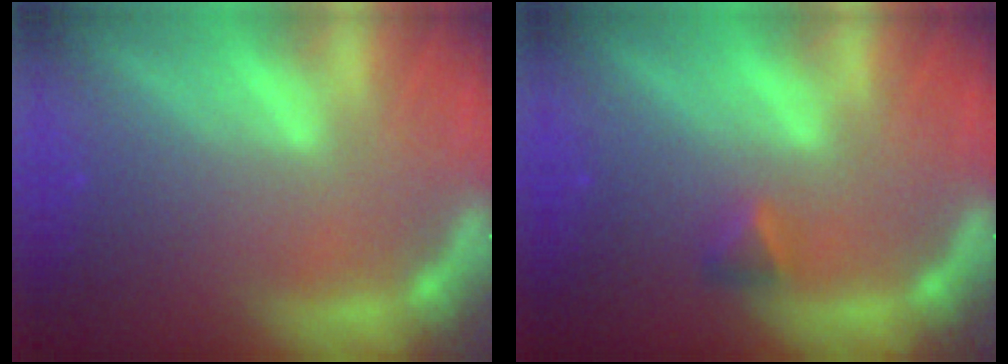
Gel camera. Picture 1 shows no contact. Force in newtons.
{"total": 1.4}